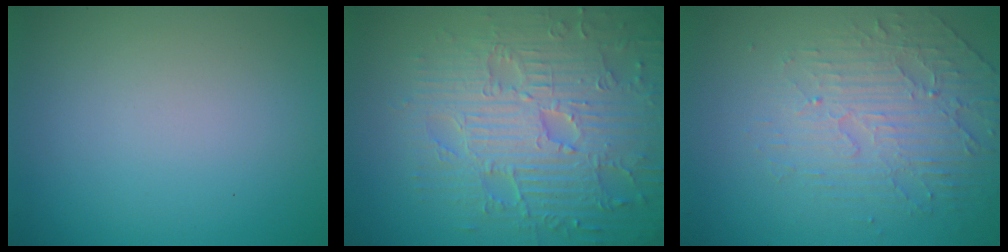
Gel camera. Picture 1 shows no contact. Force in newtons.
{"total": 9.0, "press": 6.5, "slide": 6.2}
{"total": 4.8, "press": 3.4, "slide": 3.4}